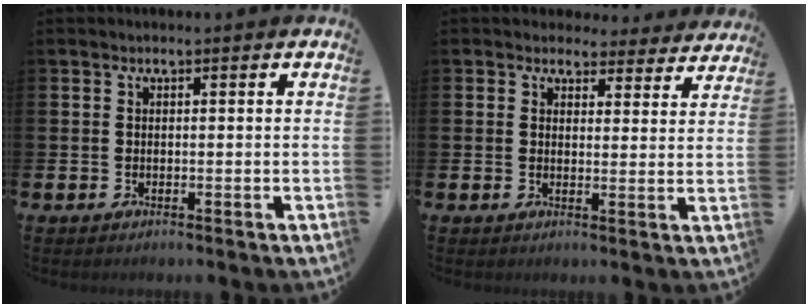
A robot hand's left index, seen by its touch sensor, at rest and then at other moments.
{"total": 3.5, "force": [3.2, 1.5, 0.0], "torque": [-0.005, -0.019, 0.053]}